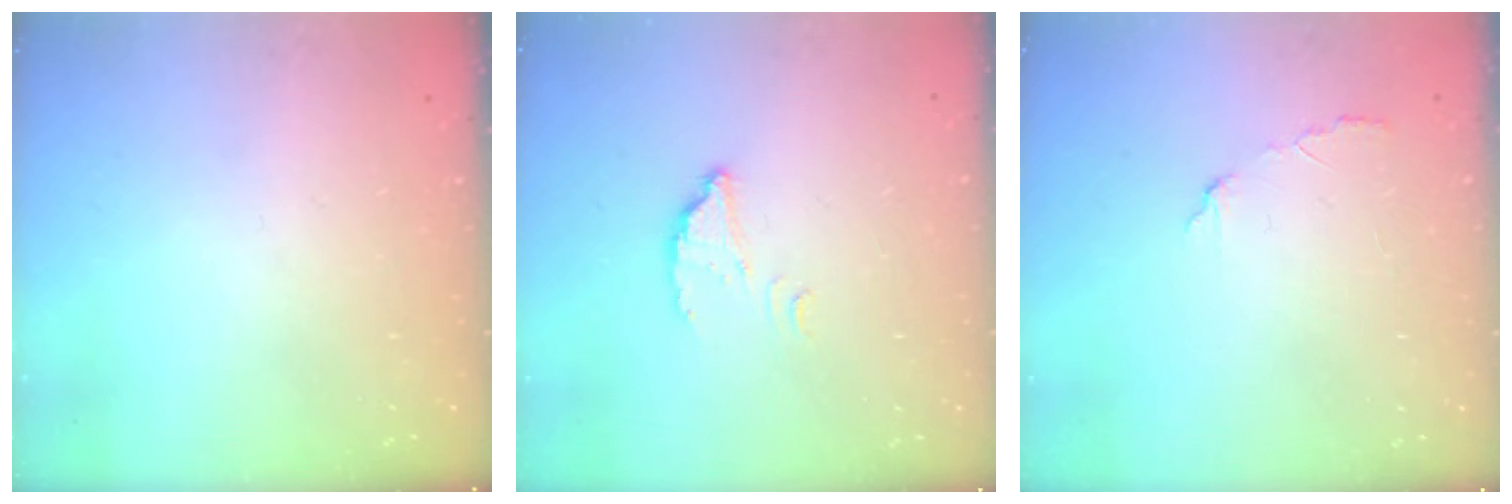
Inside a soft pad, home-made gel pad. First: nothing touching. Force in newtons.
{"total": 2.5, "press": 2.5, "slide": 0.2}
{"total": 3.7, "press": 3.7, "slide": 0.2}